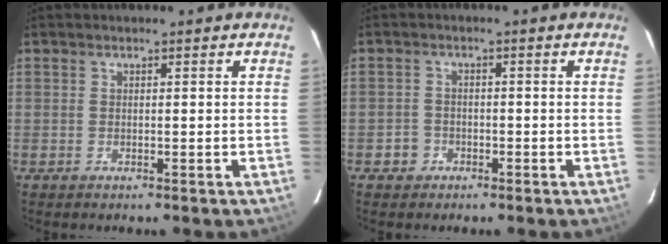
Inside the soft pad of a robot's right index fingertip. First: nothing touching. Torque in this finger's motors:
{"motor_torque": [-0.45, -0.15, -0.71, -0.21]}